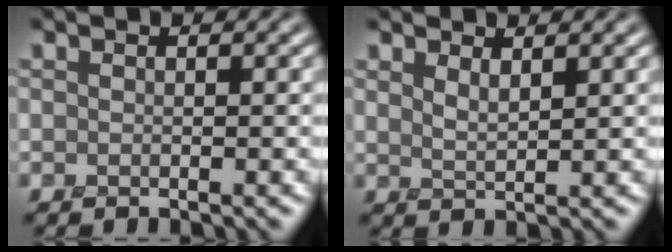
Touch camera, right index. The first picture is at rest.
{"total": 1.5, "force": [1.3, 0.2, 0.8], "torque": [-0.021, -0.004, 0.028]}